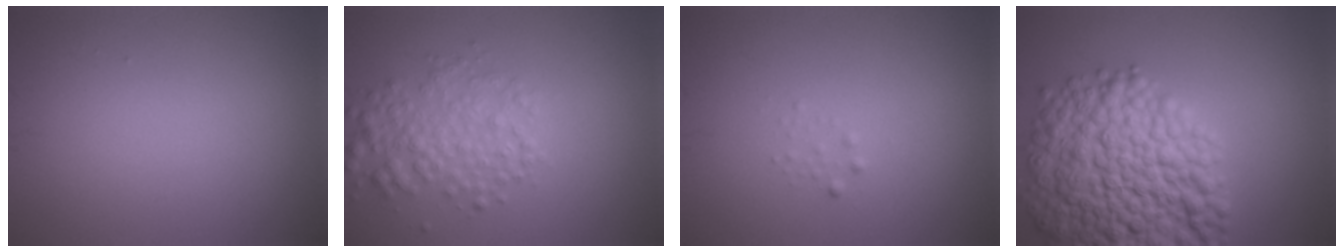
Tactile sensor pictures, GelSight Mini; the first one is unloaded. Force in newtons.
{"total": 3.6, "press": 3.6, "slide": 0.1}
{"total": 0.6, "press": 0.6, "slide": 0.0}
{"total": 12.4, "press": 12.3, "slide": 0.4}